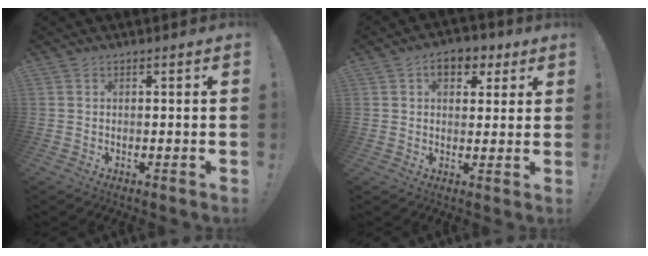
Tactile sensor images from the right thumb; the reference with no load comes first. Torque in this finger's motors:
{"motor_torque": [0.47, 1.42, 0.40, 0.12, -0.01]}